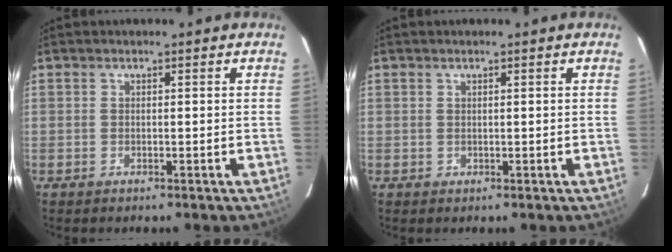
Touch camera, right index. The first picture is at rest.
{"total": 0.6, "force": [0.2, 0.5, 0.0], "torque": [0.003, 0.004, 0.003]}